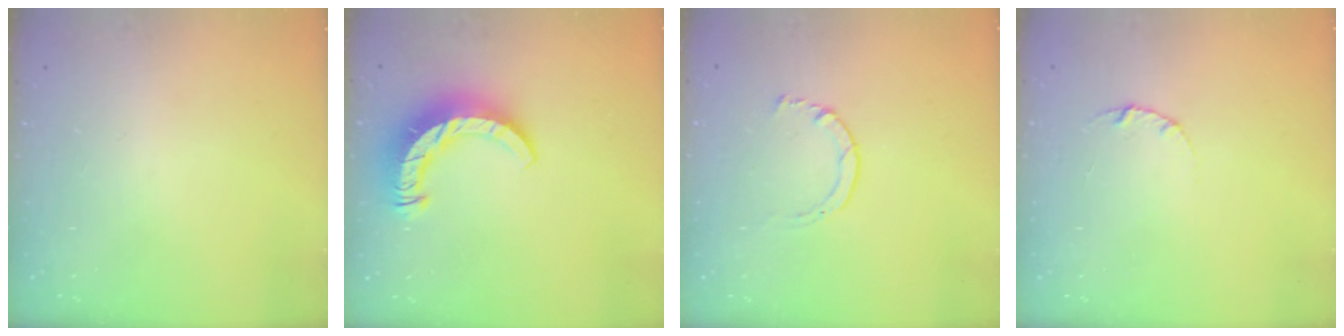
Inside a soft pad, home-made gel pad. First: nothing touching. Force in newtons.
{"total": 10.5, "press": 10.5, "slide": 1.2}
{"total": 2.0, "press": 1.9, "slide": 0.3}
{"total": 3.0, "press": 3.0, "slide": 0.4}